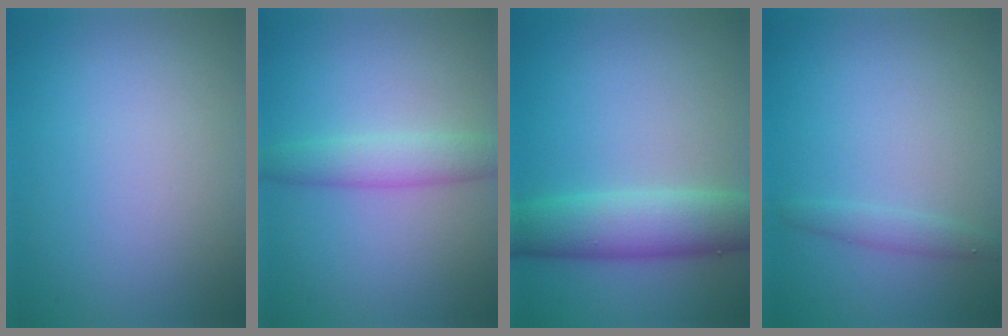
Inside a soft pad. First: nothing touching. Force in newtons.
{"total": 2.9, "press": 2.9, "slide": 0.1}
{"total": 5.7, "press": 5.7, "slide": 0.2}
{"total": 1.3, "press": 1.3, "slide": 0.1}